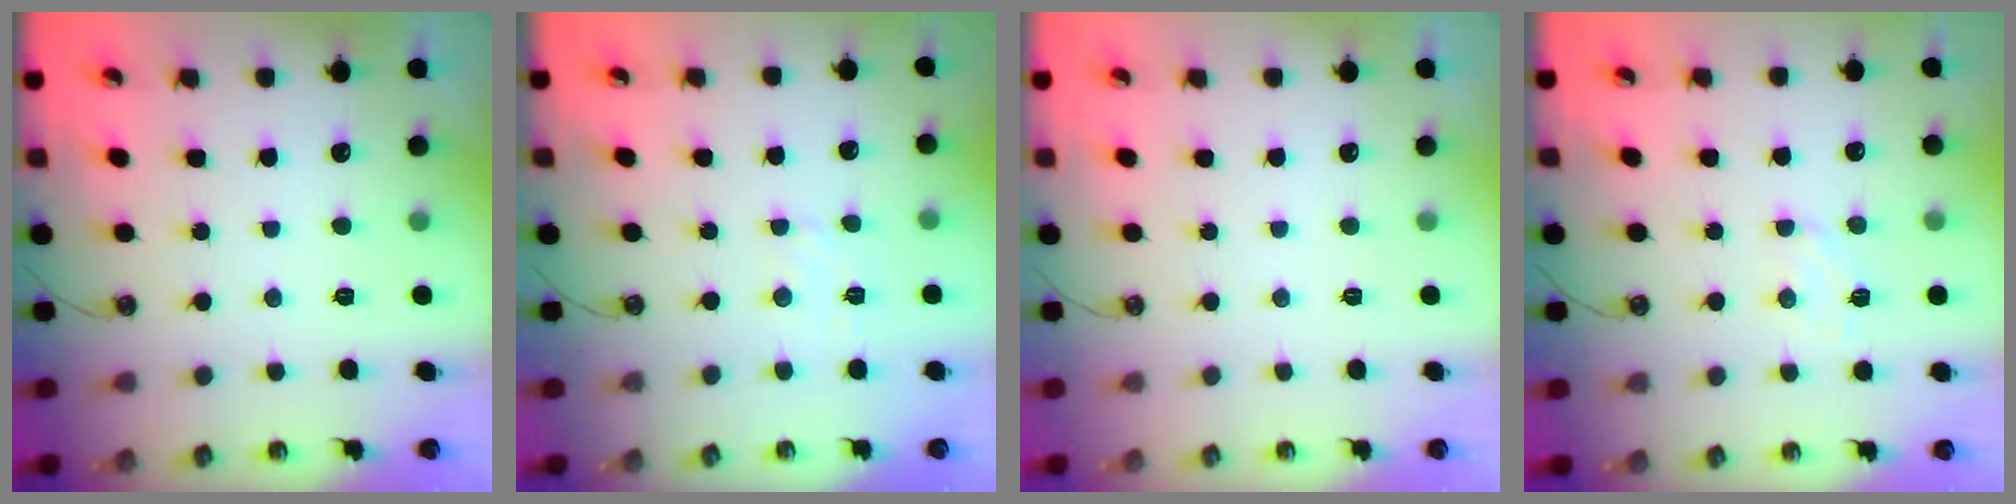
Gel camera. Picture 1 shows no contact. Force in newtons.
{"total": 5.1, "press": 5.0, "slide": 0.6}
{"total": 0.0}
{"total": 6.4, "press": 6.3, "slide": 0.6}